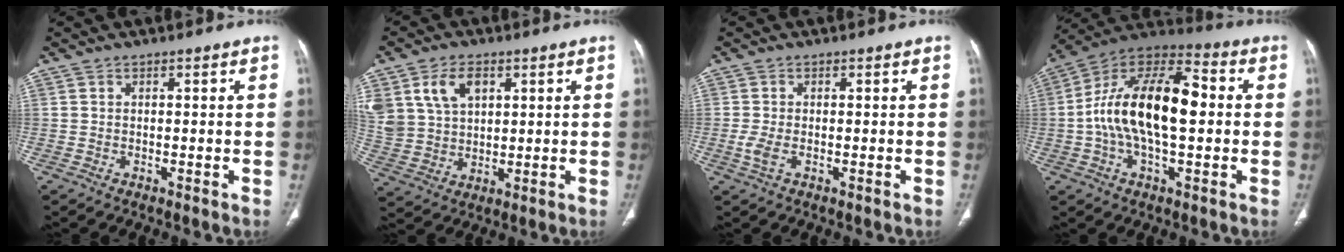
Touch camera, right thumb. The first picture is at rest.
{"total": 12.8, "force": [5.3, 8.9, 7.5], "torque": [-0.154, -0.008, 0.115]}
{"total": 2.3, "force": [-1.4, 1.5, 1.1], "torque": [-0.021, 0.010, -0.029]}
{"total": 19.7, "force": [0.4, 9.5, 17.2], "torque": [-0.303, 0.038, -0.002]}